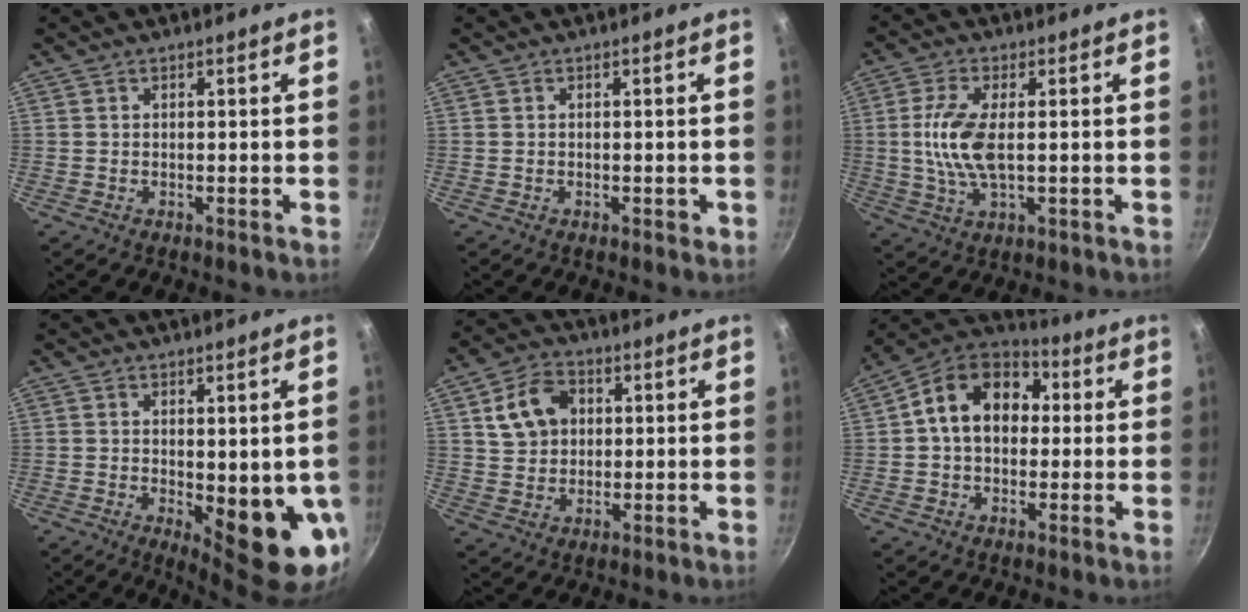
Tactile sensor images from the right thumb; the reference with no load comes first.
{"total": 0.8, "force": [-0.2, 0.5, 0.6], "torque": [-0.005, 0.003, -0.003]}
{"total": 9.0, "force": [0.3, 3.7, 8.2], "torque": [-0.176, 0.000, 0.004]}
{"total": 11.8, "force": [-1.2, 4.0, 11.1], "torque": [-0.122, -0.020, -0.002]}
{"total": 9.6, "force": [2.5, 7.5, 5.4], "torque": [-0.076, 0.010, 0.039]}
{"total": 14.9, "force": [2.1, 10.9, 9.9], "torque": [-0.125, 0.033, 0.013]}